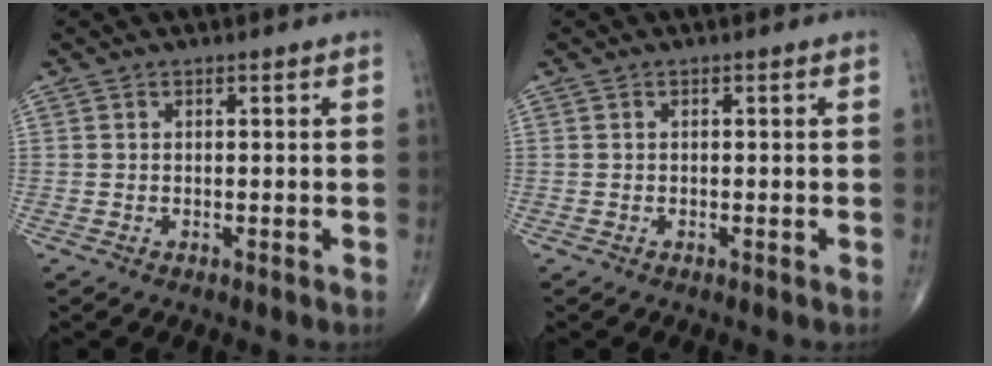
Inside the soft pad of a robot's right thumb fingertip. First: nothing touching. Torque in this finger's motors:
{"motor_torque": [-0.07, -0.12, -0.20, -0.17, -0.04]}